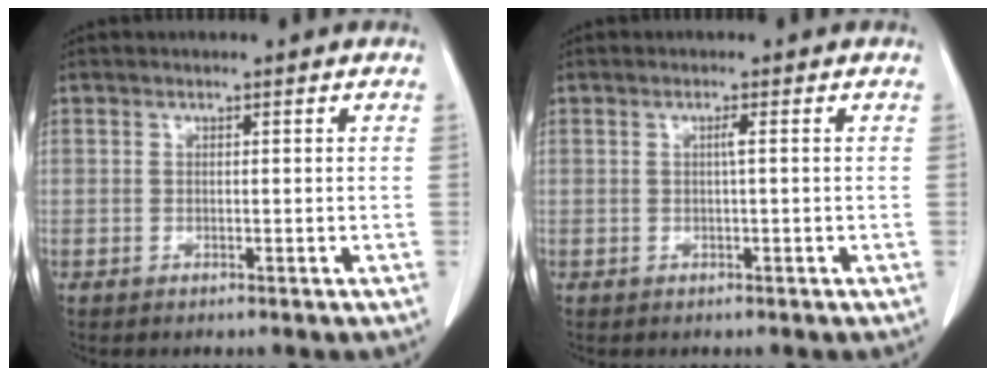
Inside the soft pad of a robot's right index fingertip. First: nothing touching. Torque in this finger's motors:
{"motor_torque": [0.13, -0.10, 0.08, 0.02]}